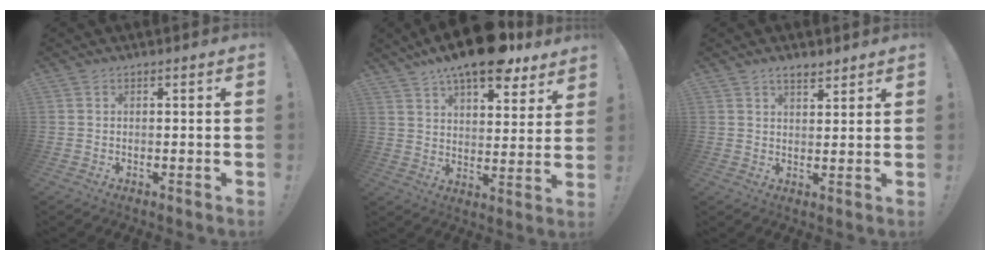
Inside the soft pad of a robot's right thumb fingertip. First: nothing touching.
{"total": 15.1, "force": [11.3, 5.1, 8.6], "torque": [-0.134, -0.073, 0.193]}
{"total": 3.7, "force": [3.0, 1.4, 1.7], "torque": [-0.020, -0.017, 0.052]}